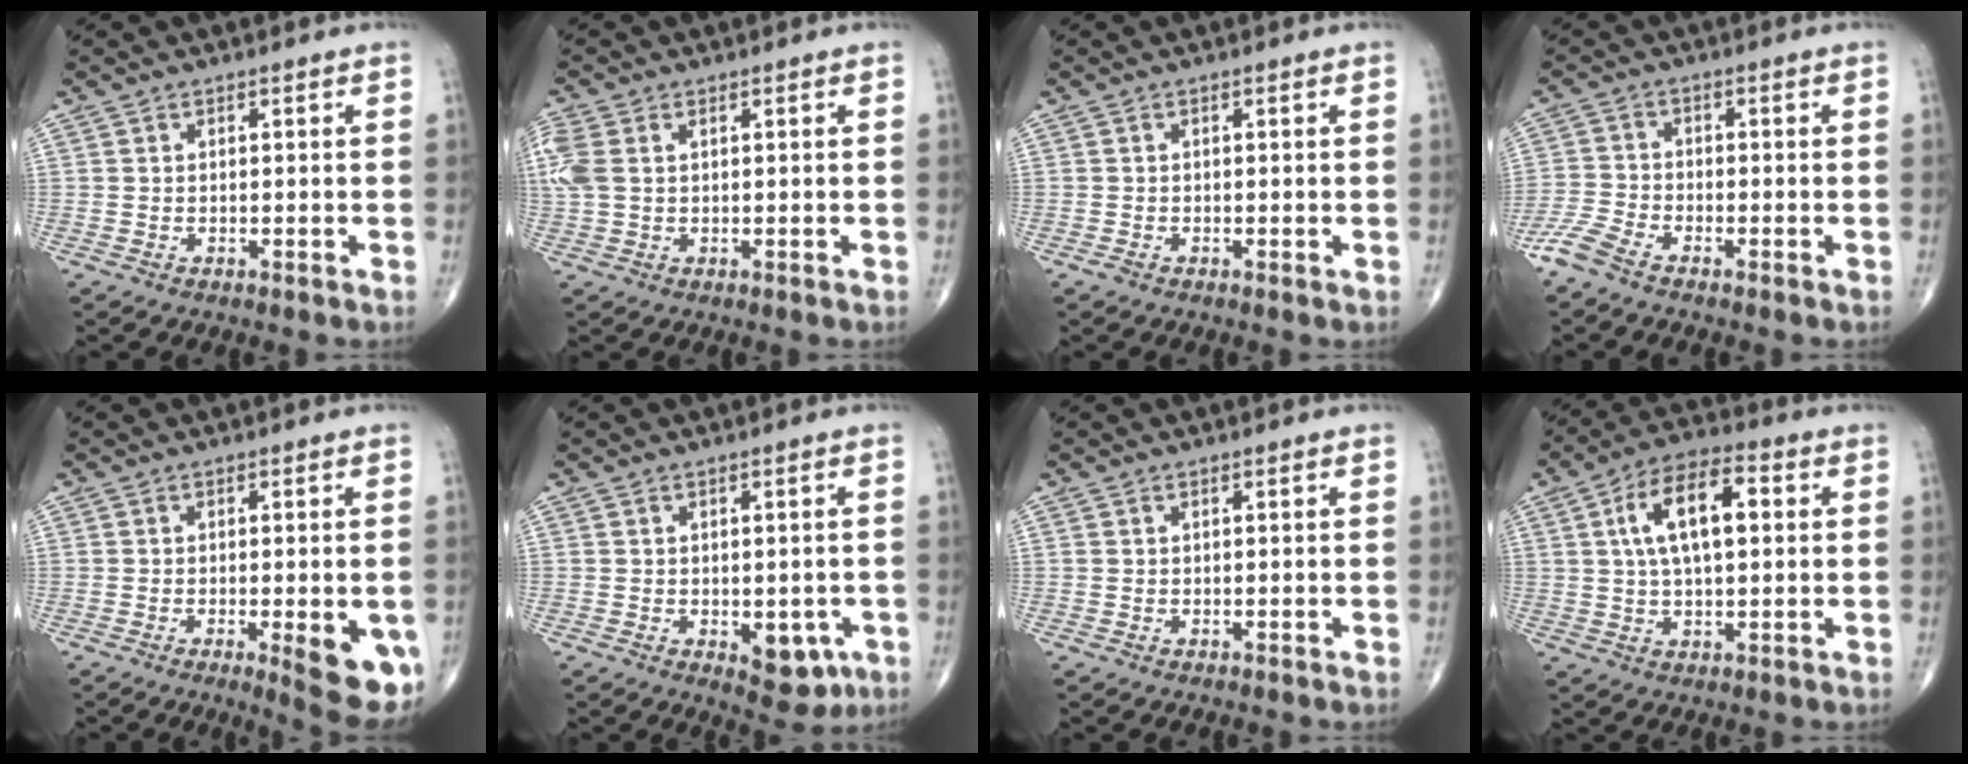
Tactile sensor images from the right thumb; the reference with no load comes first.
{"total": 7.0, "force": [1.5, 4.6, 5.1], "torque": [-0.155, 0.018, 0.037]}
{"total": 0.9, "force": [-0.5, 0.3, 0.6], "torque": [-0.012, -0.003, -0.012]}
{"total": 4.5, "force": [-3.8, 1.1, 2.1], "torque": [-0.060, 0.005, -0.087]}
{"total": 9.5, "force": [-3.0, 2.6, 8.7], "torque": [-0.099, -0.016, -0.033]}
{"total": 6.8, "force": [-2.2, 3.7, 5.3], "torque": [-0.040, -0.002, -0.017]}
{"total": 0.0}
{"total": 12.9, "force": [2.7, 6.1, 11.1], "torque": [-0.187, 0.018, 0.042]}